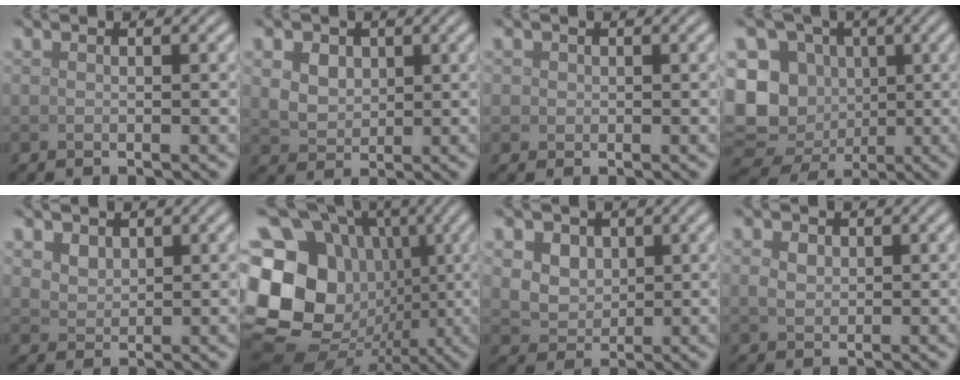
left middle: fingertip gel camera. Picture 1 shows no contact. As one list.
[{"total": 5.7, "force": [2.5, 4.2, 2.9], "torque": [-0.063, 0.021, 0.033]}, {"total": 0.8, "force": [0.2, 0.7, 0.1], "torque": [0.003, -0.002, 0.002]}, {"total": 11.8, "force": [-0.6, 10.3, 5.6], "torque": [-0.115, -0.012, -0.027]}, {"total": 2.1, "force": [1.3, 1.3, 0.8], "torque": [-0.022, -0.005, 0.032]}, {"total": 23.6, "force": [-0.4, 21.1, 10.5], "torque": [-0.225, 0.025, -0.038]}, {"total": 6.9, "force": [3.2, 5.2, 3.3], "torque": [-0.069, 0.019, 0.042]}, {"total": 1.6, "force": [0.6, 1.2, 0.9], "torque": [-0.019, 0.000, 0.011]}]